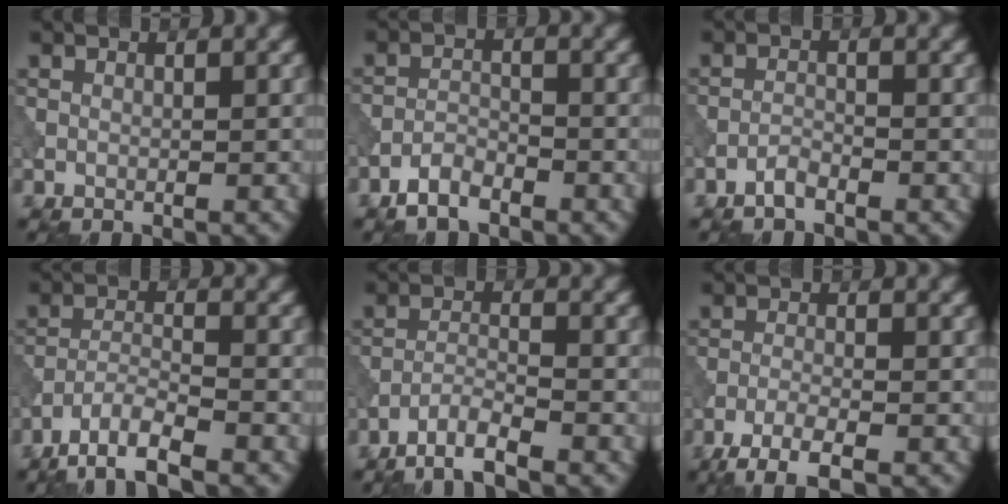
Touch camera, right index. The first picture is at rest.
{"total": 2.5, "force": [-2.0, 1.0, 1.2], "torque": [-0.021, 0.005, -0.042]}
{"total": 1.3, "force": [-1.1, 0.3, 0.6], "torque": [-0.012, 0.004, -0.025]}
{"total": 4.9, "force": [-3.8, 1.0, 2.9], "torque": [-0.054, -0.003, -0.078]}
{"total": 3.1, "force": [-2.5, 0.3, 1.8], "torque": [-0.032, 0.003, -0.057]}
{"total": 3.6, "force": [-2.5, 0.7, 2.5], "torque": [-0.052, -0.004, -0.056]}